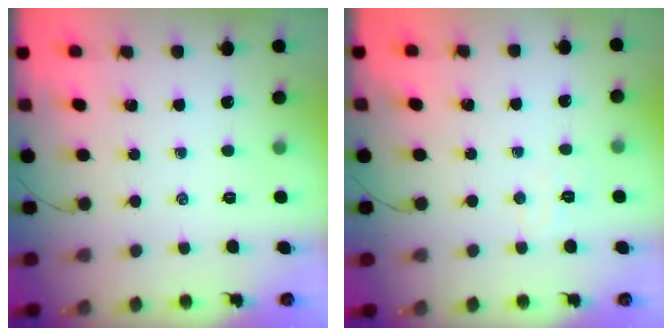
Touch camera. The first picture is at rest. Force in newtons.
{"total": 3.2, "press": 3.1, "slide": 0.8}